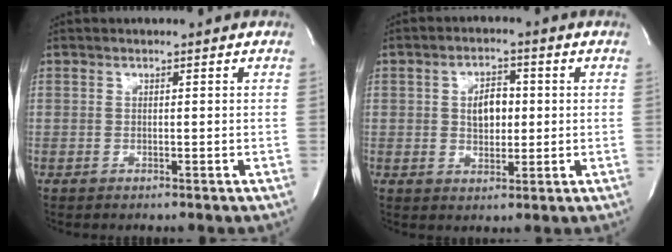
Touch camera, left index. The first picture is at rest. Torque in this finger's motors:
{"motor_torque": [0.19, 0.04, 0.07, 0.04]}